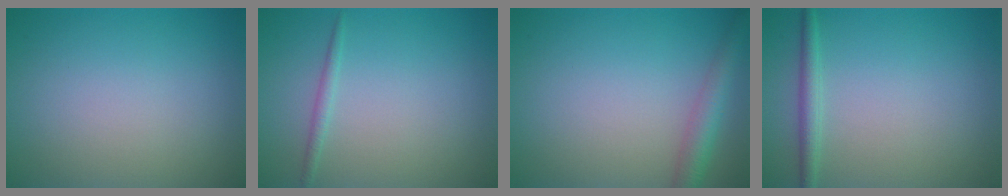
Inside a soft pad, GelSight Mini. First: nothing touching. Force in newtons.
{"total": 0.9, "press": 0.9, "slide": 0.1}
{"total": 3.0, "press": 3.0, "slide": 0.1}
{"total": 1.7, "press": 1.7, "slide": 0.0}